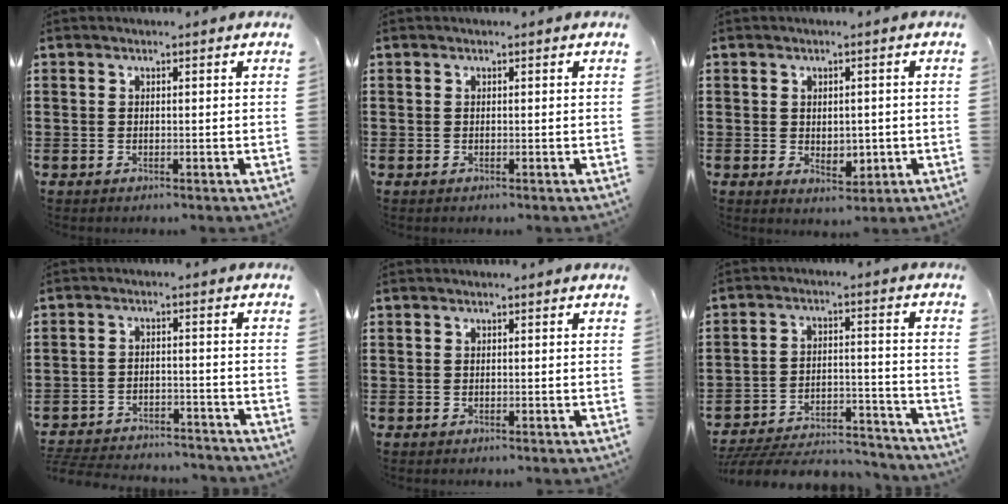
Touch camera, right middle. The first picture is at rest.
{"total": 0.0}
{"total": 2.6, "force": [-0.1, 2.0, 1.7], "torque": [-0.018, -0.001, -0.006]}
{"total": 4.2, "force": [-4.1, 0.5, 0.4], "torque": [-0.015, 0.003, -0.089]}
{"total": 0.0}
{"total": 6.3, "force": [-5.9, 1.1, 1.7], "torque": [-0.036, 0.007, -0.120]}